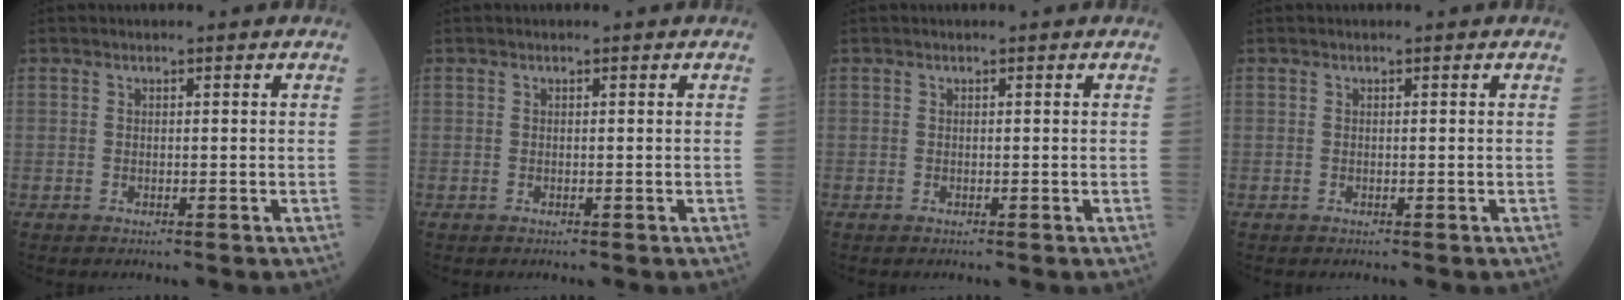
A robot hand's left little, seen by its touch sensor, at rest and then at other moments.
{"total": 0.0}
{"total": 0.0}
{"total": 0.0}